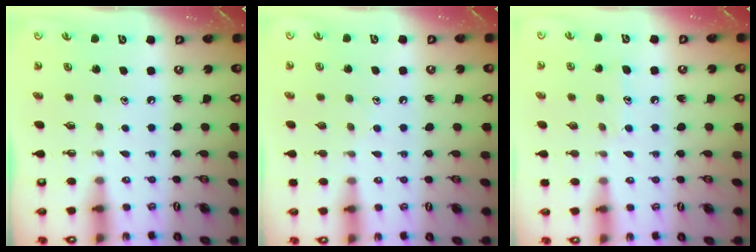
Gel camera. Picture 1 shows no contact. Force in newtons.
{"total": 6.0, "press": 6.0, "slide": 0.7}
{"total": 6.1, "press": 6.1, "slide": 0.2}